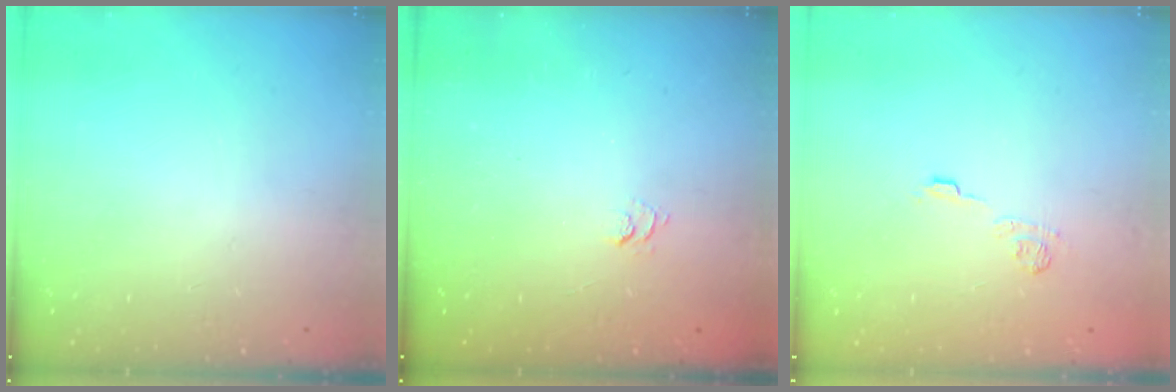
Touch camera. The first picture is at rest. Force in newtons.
{"total": 1.9, "press": 1.5, "slide": 1.3}
{"total": 8.7, "press": 8.6, "slide": 1.3}